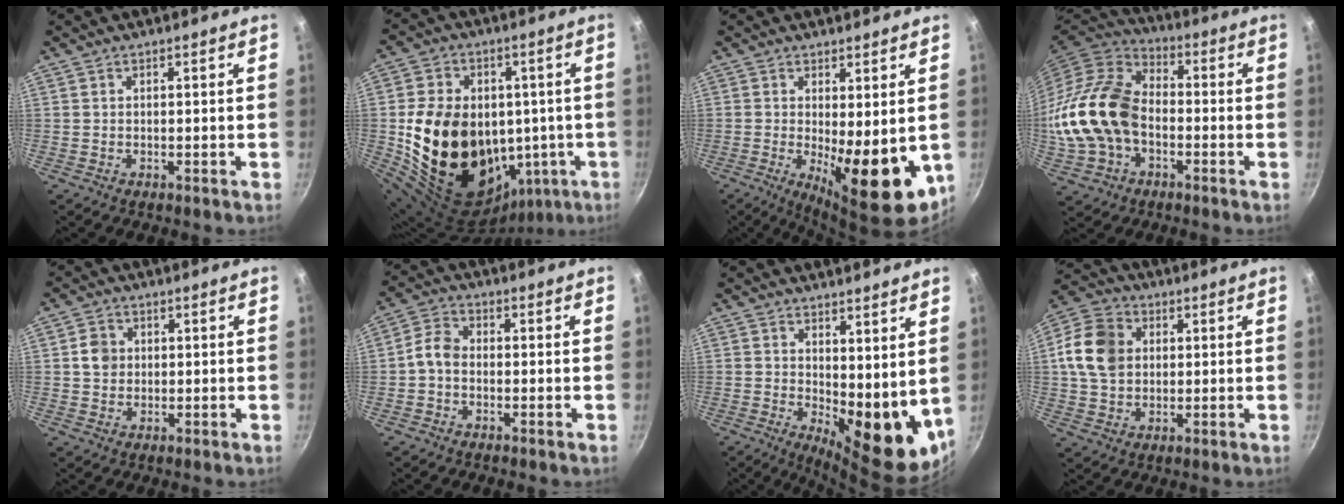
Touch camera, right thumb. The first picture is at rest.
{"total": 24.7, "force": [-1.4, 18.8, 16.0], "torque": [-0.250, 0.017, -0.003]}
{"total": 12.2, "force": [-1.1, 4.2, 11.4], "torque": [-0.135, -0.014, -0.001]}
{"total": 19.4, "force": [-3.0, 13.7, 13.5], "torque": [-0.250, 0.038, -0.063]}
{"total": 3.9, "force": [0.4, 3.5, 1.8], "torque": [-0.015, 0.007, 0.001]}
{"total": 4.3, "force": [-1.1, 3.1, 2.8], "torque": [-0.054, 0.025, -0.035]}
{"total": 12.7, "force": [2.9, 5.7, 10.9], "torque": [-0.115, -0.039, 0.054]}
{"total": 12.2, "force": [1.8, 9.6, 7.3], "torque": [-0.119, 0.010, 0.019]}